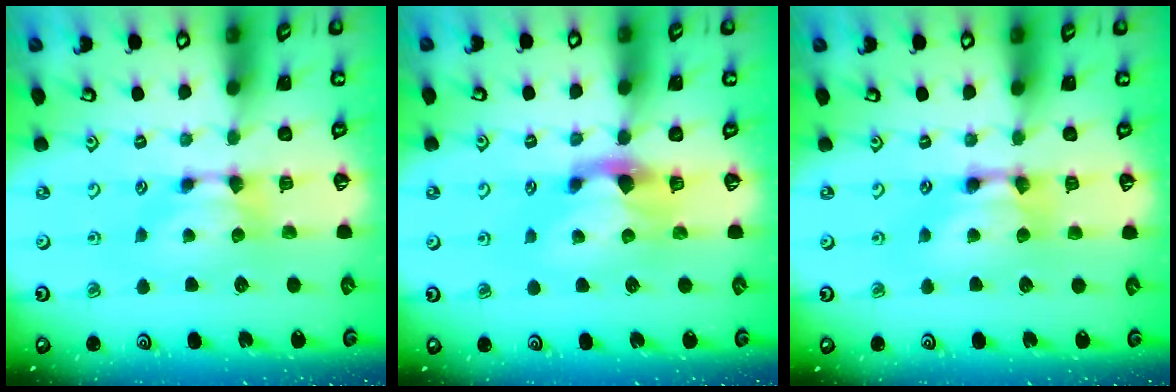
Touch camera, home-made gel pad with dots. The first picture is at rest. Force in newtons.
{"total": 2.3, "press": 1.9, "slide": 1.2}
{"total": 2.6, "press": 2.6, "slide": 0.2}